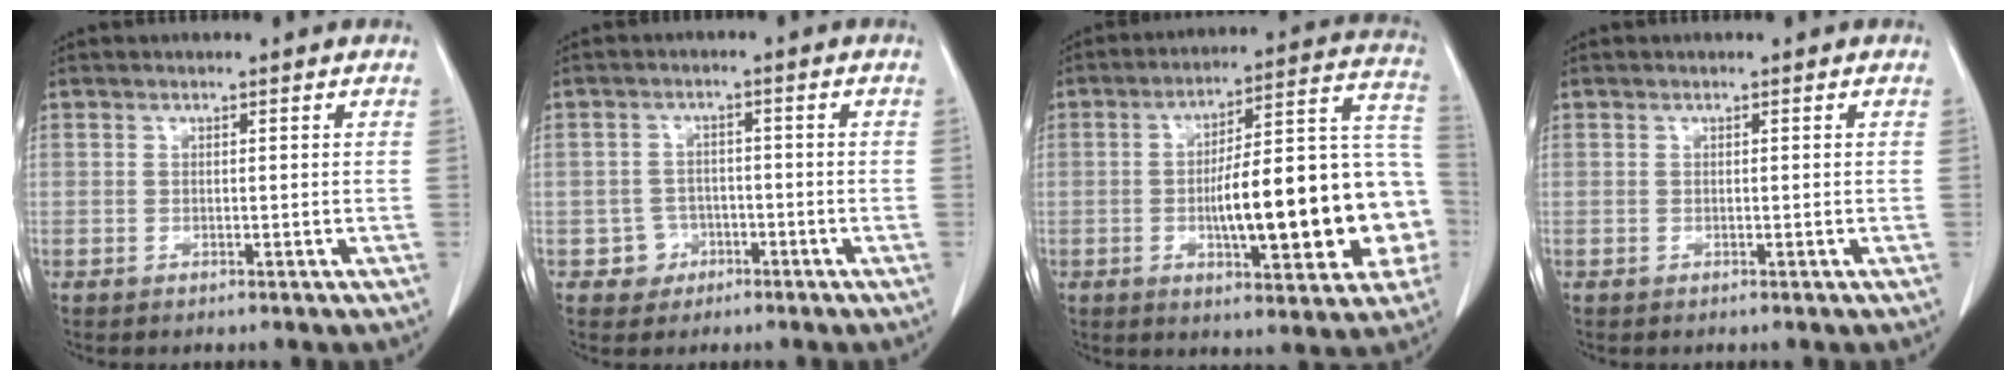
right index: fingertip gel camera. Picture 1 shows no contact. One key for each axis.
{"total": 3.4, "fx": -1.5, "fy": 3.0, "fz": -0.1, "tx": 0.012, "ty": 0.016, "tz": -0.022}
{"total": 21.6, "fx": -4.1, "fy": 5.0, "fz": 20.6, "tx": -0.229, "ty": 0.046, "tz": -0.044}
{"total": 0.0}